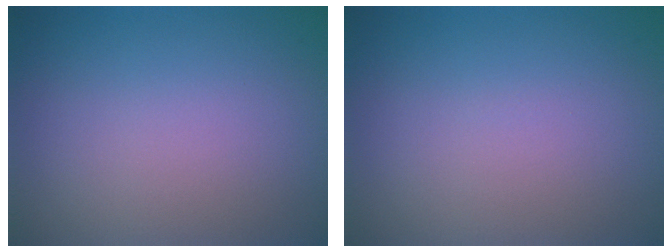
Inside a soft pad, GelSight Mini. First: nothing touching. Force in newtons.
{"total": 0.0}